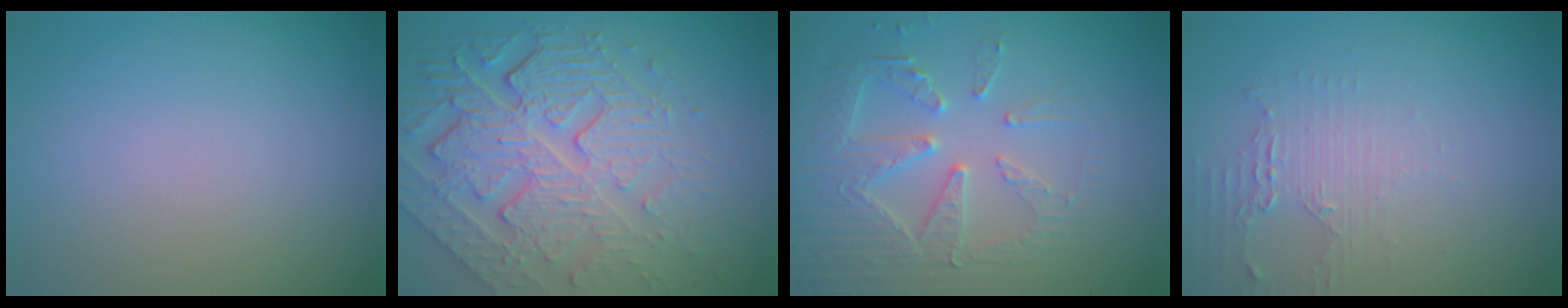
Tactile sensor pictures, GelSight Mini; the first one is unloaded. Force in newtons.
{"total": 8.6, "press": 5.9, "slide": 6.2}
{"total": 4.5, "press": 4.4, "slide": 0.7}
{"total": 1.8, "press": 1.8, "slide": 0.4}